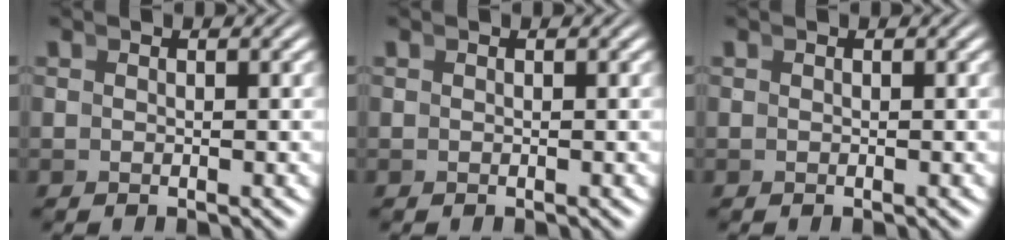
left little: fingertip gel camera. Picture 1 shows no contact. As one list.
[{"total": 0.0}, {"total": 0.0}]